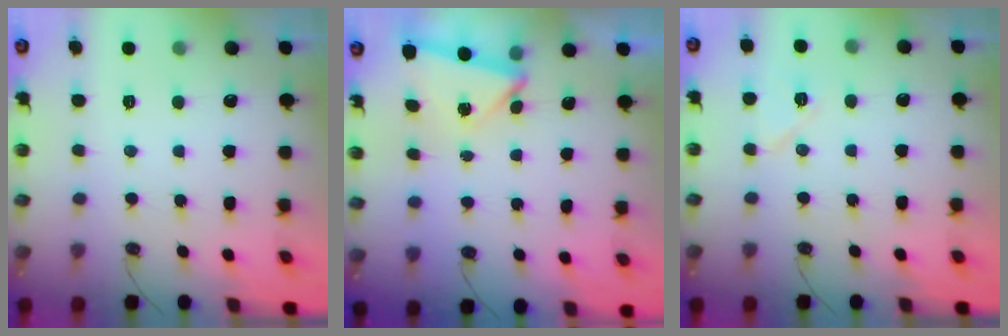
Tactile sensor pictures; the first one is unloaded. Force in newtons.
{"total": 2.9, "press": 2.6, "slide": 1.2}
{"total": 6.0, "press": 6.0, "slide": 0.2}